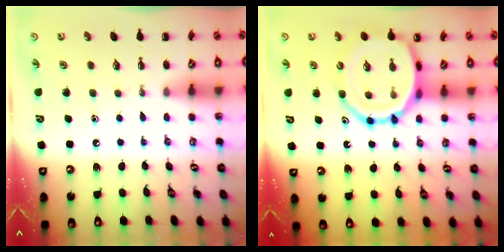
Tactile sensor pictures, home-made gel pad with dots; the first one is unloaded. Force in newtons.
{"total": 14.3, "press": 14.0, "slide": 2.5}